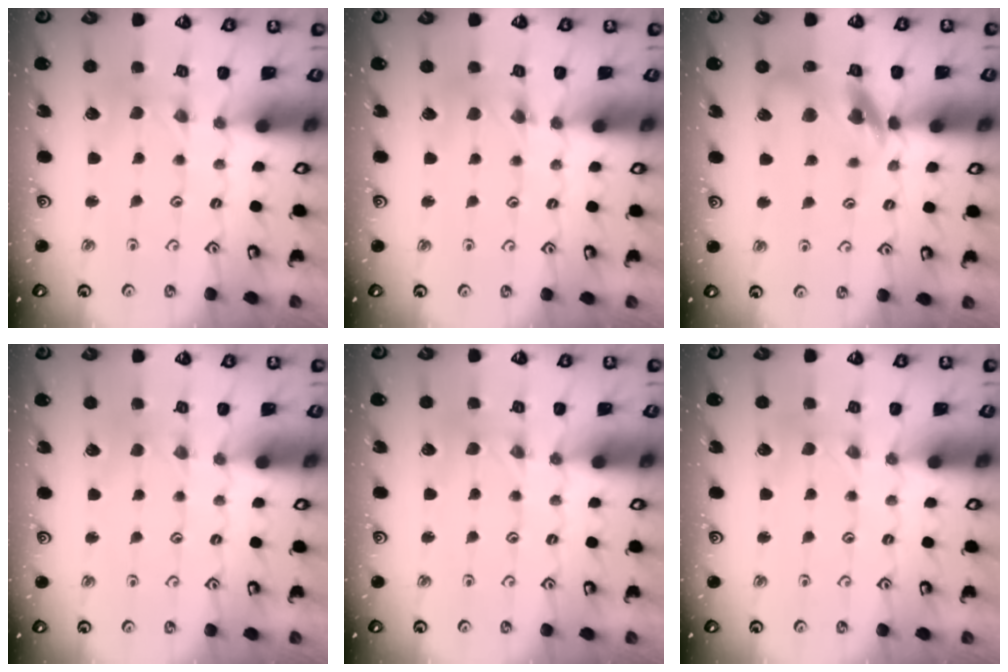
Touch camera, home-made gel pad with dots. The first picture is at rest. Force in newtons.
{"total": 1.6, "press": 1.6, "slide": 0.2}
{"total": 13.0, "press": 12.9, "slide": 1.7}
{"total": 1.0, "press": 0.9, "slide": 0.2}
{"total": 0.0}
{"total": 1.2, "press": 1.1, "slide": 0.2}